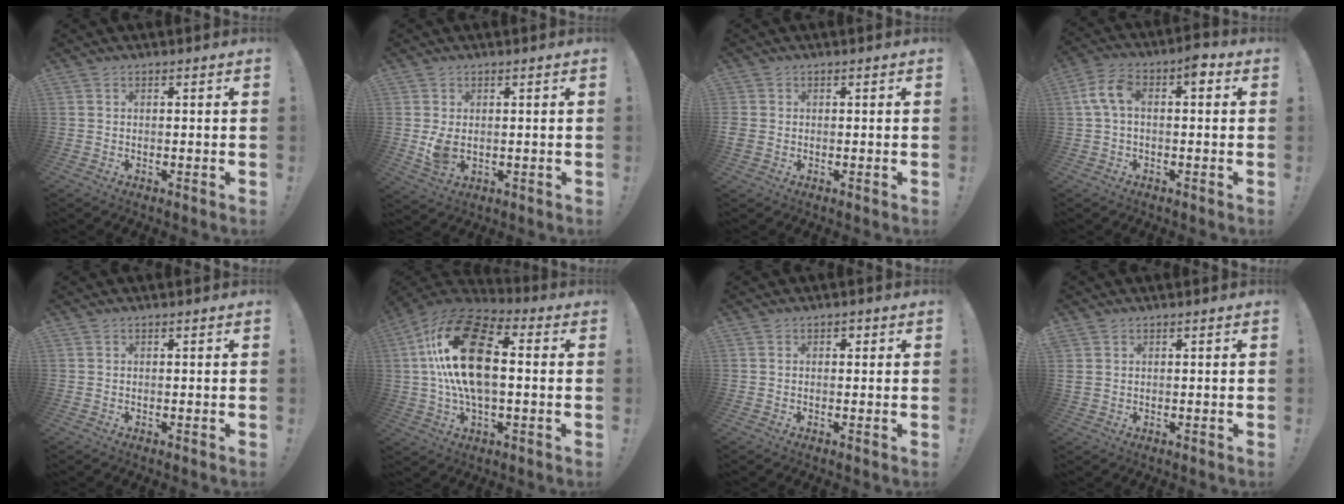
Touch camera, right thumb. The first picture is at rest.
{"total": 5.0, "force": [0.4, 3.4, 3.6], "torque": [-0.054, -0.010, 0.006]}
{"total": 2.1, "force": [-0.1, 1.8, 1.0], "torque": [-0.016, 0.002, 0.001]}
{"total": 8.7, "force": [2.1, 4.6, 7.2], "torque": [-0.133, 0.012, 0.041]}
{"total": 0.0}
{"total": 22.6, "force": [2.8, 12.1, 18.9], "torque": [-0.354, 0.013, 0.047]}
{"total": 0.9, "force": [0.1, 0.8, 0.3], "torque": [-0.001, 0.002, -0.002]}
{"total": 1.9, "force": [0.9, 1.5, 0.9], "torque": [-0.017, 0.005, 0.018]}